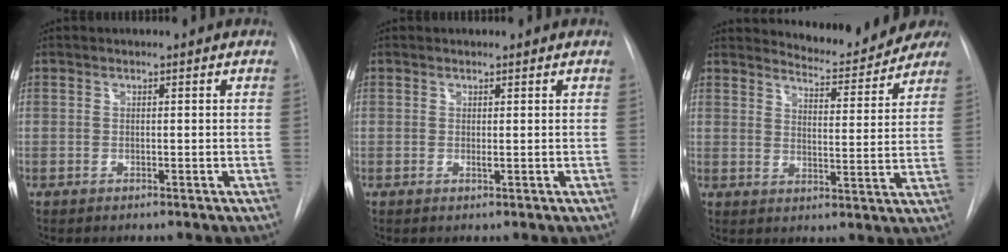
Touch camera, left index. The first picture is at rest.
{"total": 0.6, "force": [-0.6, -0.1, 0.2], "torque": [-0.009, -0.009, -0.008]}
{"total": 10.0, "force": [9.8, 1.5, 1.3], "torque": [-0.013, -0.027, 0.120]}